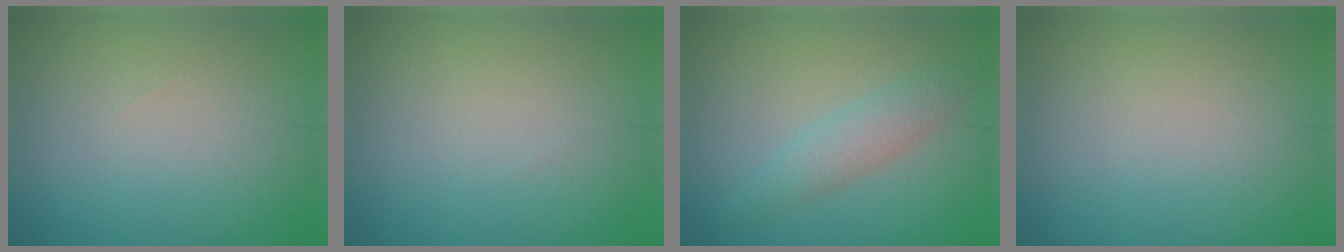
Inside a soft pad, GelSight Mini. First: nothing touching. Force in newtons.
{"total": 0.0}
{"total": 2.7, "press": 2.7, "slide": 0.1}
{"total": 0.0}